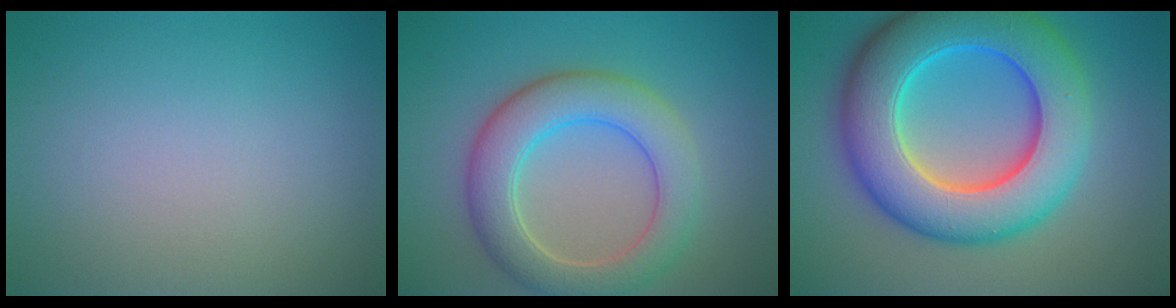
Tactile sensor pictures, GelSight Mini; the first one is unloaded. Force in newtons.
{"total": 6.4, "press": 6.4, "slide": 0.7}
{"total": 12.0, "press": 12.0, "slide": 0.2}